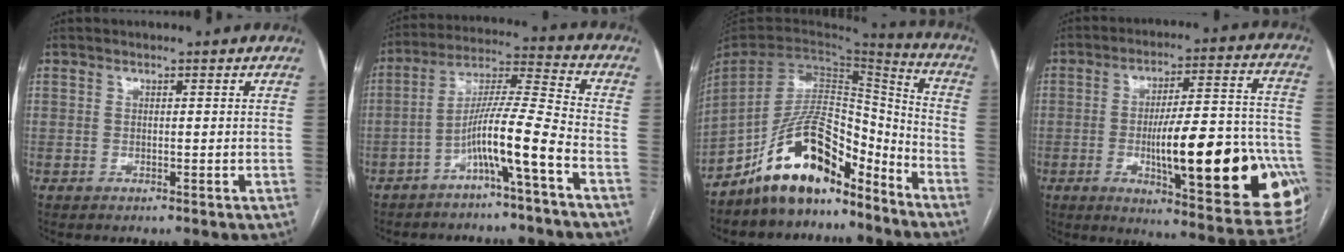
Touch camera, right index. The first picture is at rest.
{"total": 9.7, "force": [-4.9, -1.1, 8.3], "torque": [-0.155, 0.016, -0.089]}
{"total": 15.5, "force": [-11.9, 5.4, 8.4], "torque": [-0.152, 0.035, -0.210]}
{"total": 26.2, "force": [-7.0, 5.8, 24.6], "torque": [-0.267, 0.016, -0.078]}